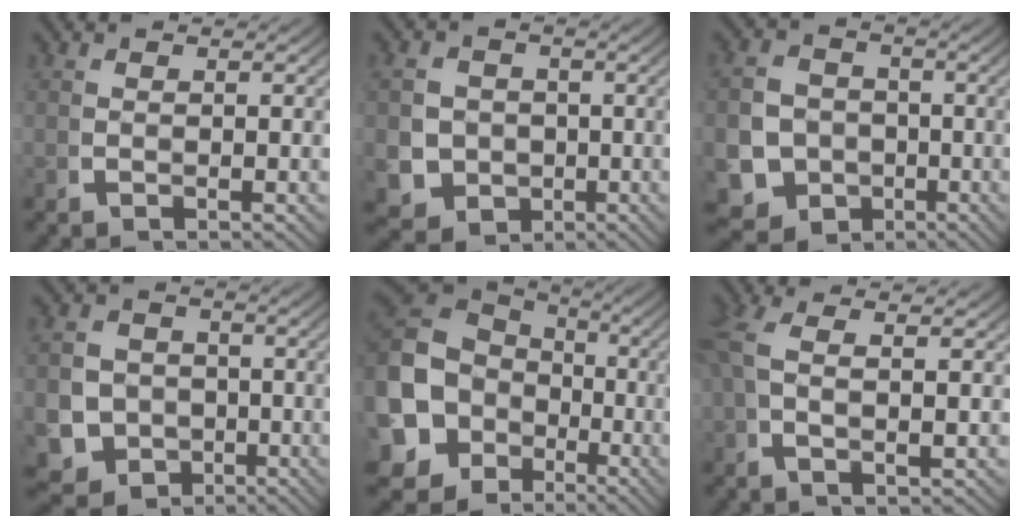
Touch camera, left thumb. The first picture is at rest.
{"total": 9.2, "force": [-2.5, 8.1, 3.6], "torque": [-0.078, -0.052, -0.024]}
{"total": 12.6, "force": [-4.6, 10.9, 4.5], "torque": [-0.093, -0.064, -0.066]}
{"total": 11.2, "force": [-3.9, 9.7, 4.0], "torque": [-0.085, -0.059, -0.052]}
{"total": 15.1, "force": [-1.4, 12.4, 8.4], "torque": [-0.191, -0.053, -0.005]}
{"total": 3.4, "force": [1.2, 0.8, 3.0], "torque": [-0.069, -0.001, 0.027]}